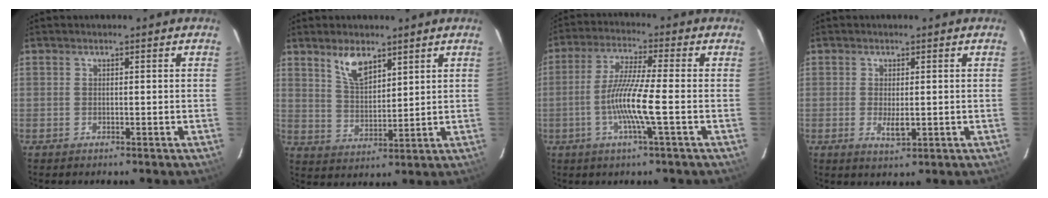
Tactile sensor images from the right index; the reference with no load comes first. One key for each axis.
{"total": 7.0, "fx": 4.7, "fy": 3.0, "fz": 4.2, "tx": -0.074, "ty": 0.002, "tz": 0.095}
{"total": 9.4, "fx": -2.7, "fy": -0.5, "fz": 9.0, "tx": -0.185, "ty": -0.003, "tz": -0.052}
{"total": 3.1, "fx": -0.5, "fy": 1.2, "fz": 2.8, "tx": -0.049, "ty": -0.011, "tz": -0.004}